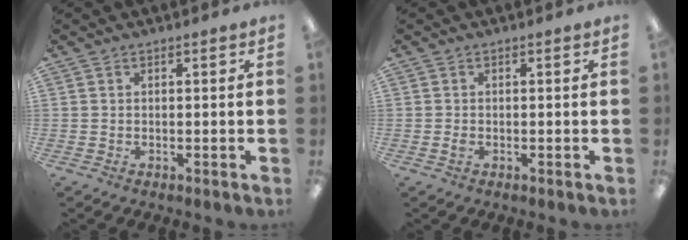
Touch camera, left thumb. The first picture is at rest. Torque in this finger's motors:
{"motor_torque": [-0.20, 0.04, -0.08, -0.14, -0.02]}